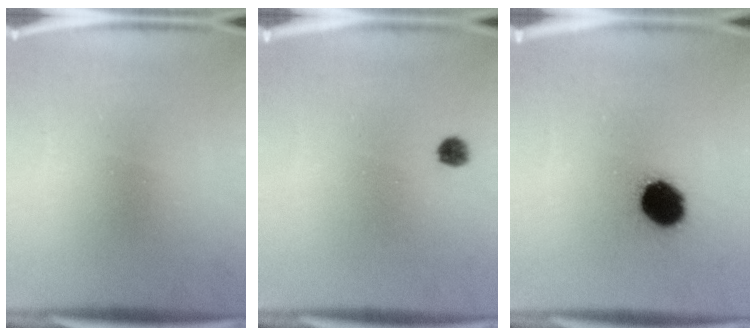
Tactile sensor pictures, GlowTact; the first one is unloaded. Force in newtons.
{"total": 2.2}
{"total": 11.9}